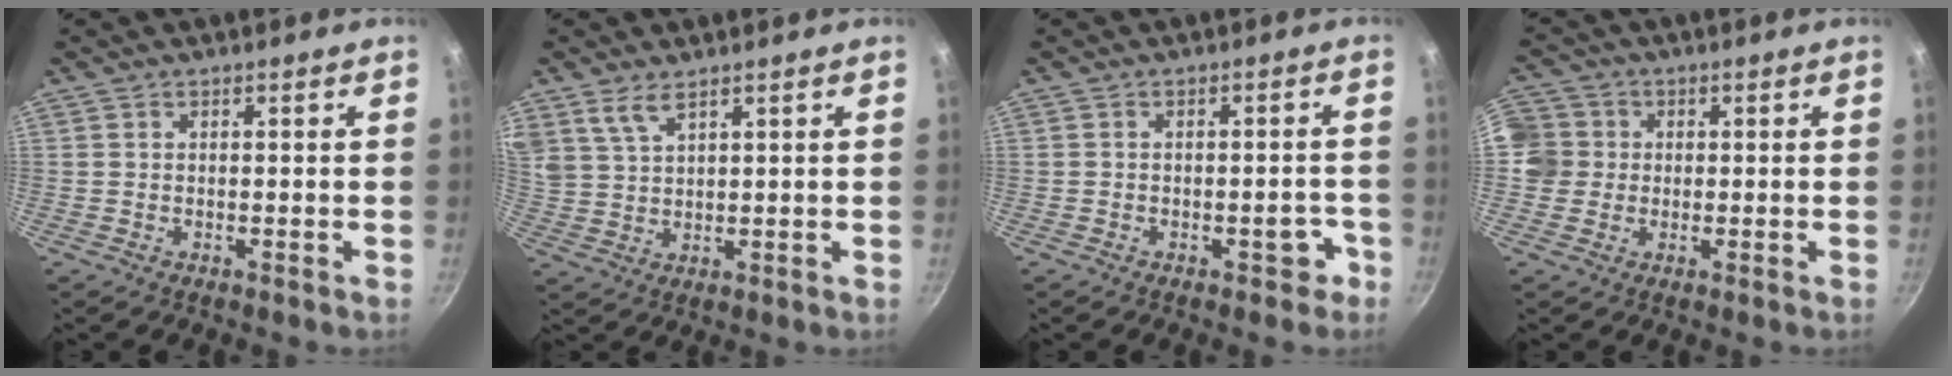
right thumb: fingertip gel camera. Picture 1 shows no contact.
{"total": 4.8, "force": [3.3, 2.0, 2.8], "torque": [-0.053, -0.015, 0.073]}
{"total": 3.8, "force": [-2.0, 2.0, 2.5], "torque": [-0.005, 0.028, -0.018]}
{"total": 6.6, "force": [0.2, 6.4, 1.7], "torque": [0.002, 0.001, -0.013]}